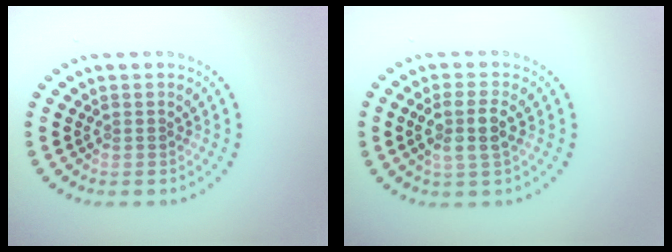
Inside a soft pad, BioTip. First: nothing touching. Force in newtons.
{"total": 2.9, "press": 2.6, "slide": 1.3}